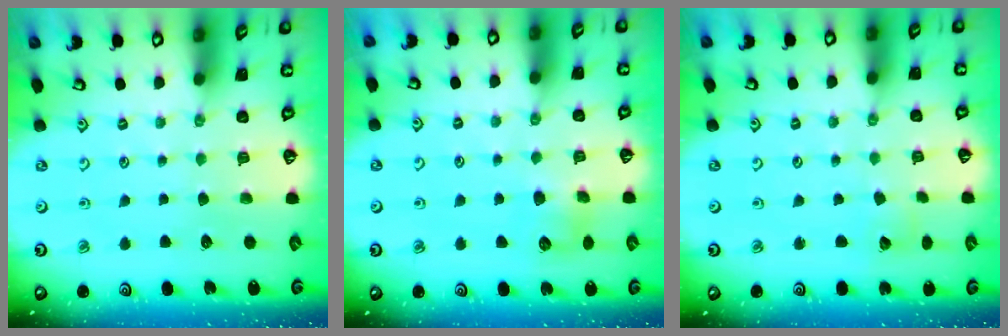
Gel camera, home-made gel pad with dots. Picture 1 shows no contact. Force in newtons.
{"total": 6.3, "press": 6.3, "slide": 0.6}
{"total": 3.9, "press": 3.9, "slide": 0.2}